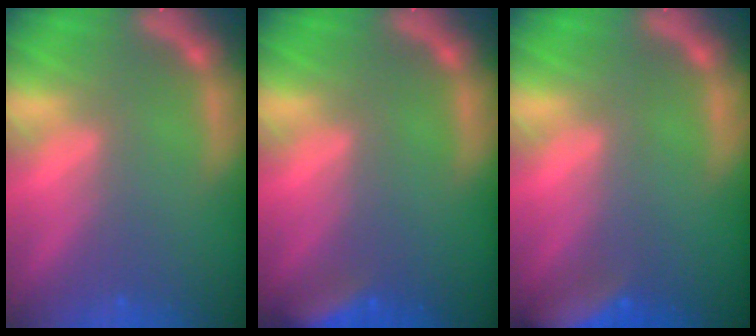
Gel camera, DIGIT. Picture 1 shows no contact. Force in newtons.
{"total": 4.4}
{"total": 7.0}